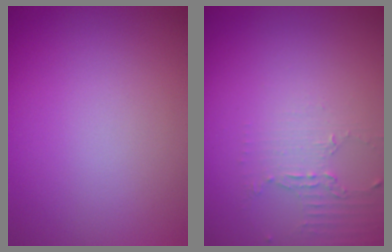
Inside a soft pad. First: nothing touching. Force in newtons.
{"total": 2.0, "press": 1.5, "slide": 1.4}